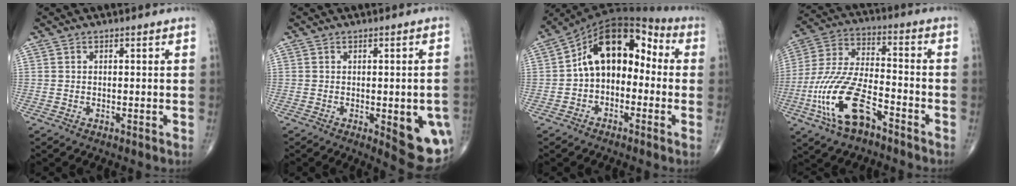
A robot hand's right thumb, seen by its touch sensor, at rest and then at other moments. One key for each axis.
{"total": 11.4, "fx": -2.8, "fy": 3.9, "fz": 10.3, "tx": -0.106, "ty": -0.013, "tz": -0.021}
{"total": 13.7, "fx": -0.4, "fy": 9.2, "fz": 10.2, "tx": -0.130, "ty": 0.052, "tz": -0.025}
{"total": 16.5, "fx": -7.8, "fy": 6.9, "fz": 12.8, "tx": -0.274, "ty": 0.042, "tz": -0.148}